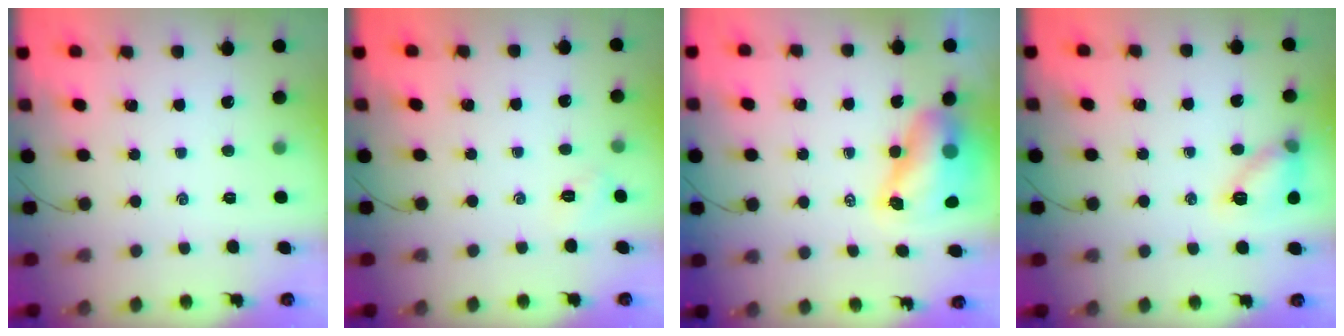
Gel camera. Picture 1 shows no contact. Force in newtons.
{"total": 2.8, "press": 2.7, "slide": 0.8}
{"total": 8.4, "press": 8.2, "slide": 1.7}
{"total": 11.2, "press": 11.1, "slide": 0.7}